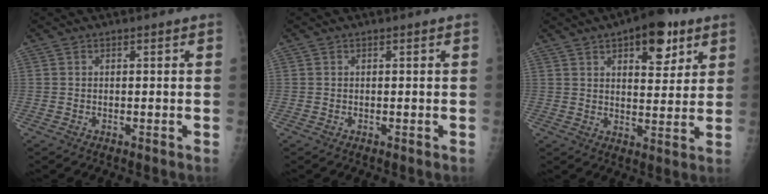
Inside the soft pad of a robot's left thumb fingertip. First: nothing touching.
{"total": 0.0}
{"total": 11.7, "force": [6.2, 5.4, 8.3], "torque": [-0.081, -0.024, 0.084]}